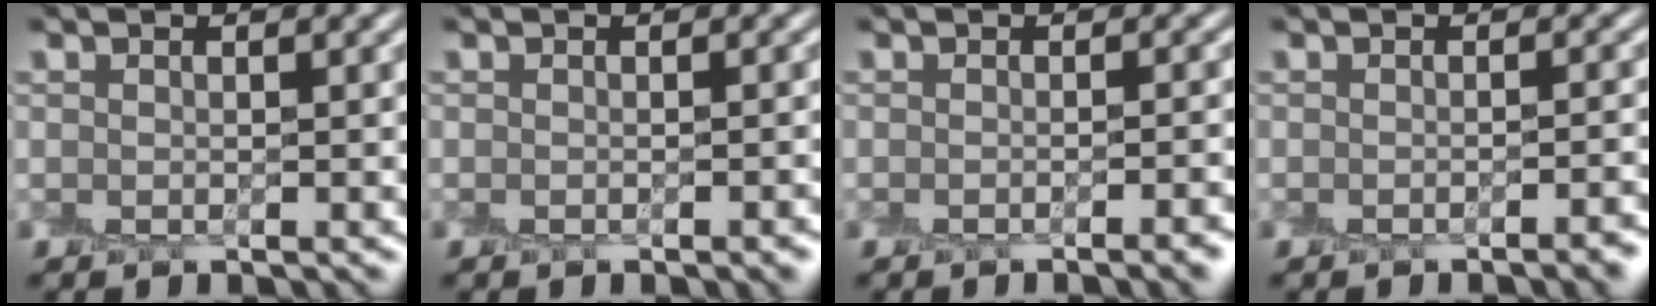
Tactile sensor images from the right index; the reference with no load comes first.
{"total": 1.5, "force": [-1.1, 0.3, 1.0], "torque": [-0.009, -0.001, -0.014]}
{"total": 2.5, "force": [-1.9, 0.2, 1.5], "torque": [-0.015, -0.002, -0.023]}
{"total": 2.3, "force": [-1.9, 0.1, 1.2], "torque": [-0.014, -0.001, -0.024]}